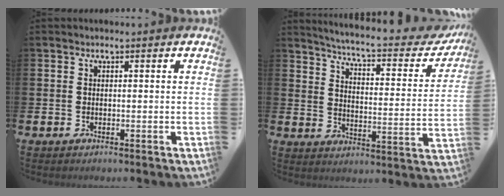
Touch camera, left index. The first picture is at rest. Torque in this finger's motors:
{"motor_torque": [0.94, -1.20, 0.20, 0.14]}